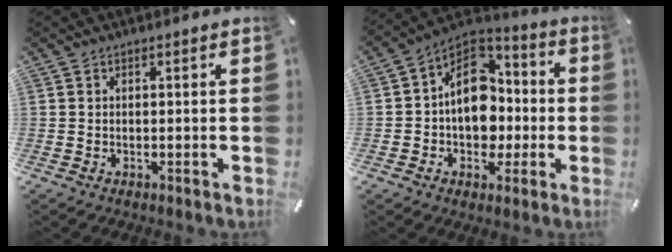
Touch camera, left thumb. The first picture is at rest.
{"total": 14.0, "force": [-0.7, 11.5, 7.9], "torque": [-0.120, 0.006, -0.009]}